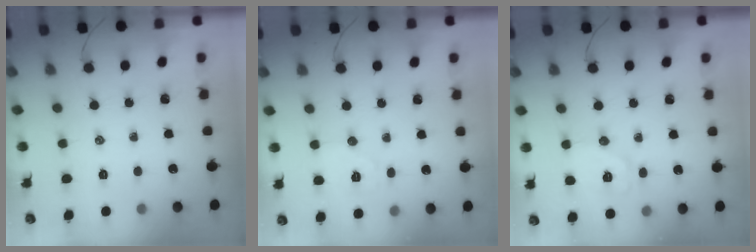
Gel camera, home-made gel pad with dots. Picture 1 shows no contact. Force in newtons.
{"total": 5.6, "press": 5.5, "slide": 0.9}
{"total": 10.0, "press": 10.0, "slide": 0.5}